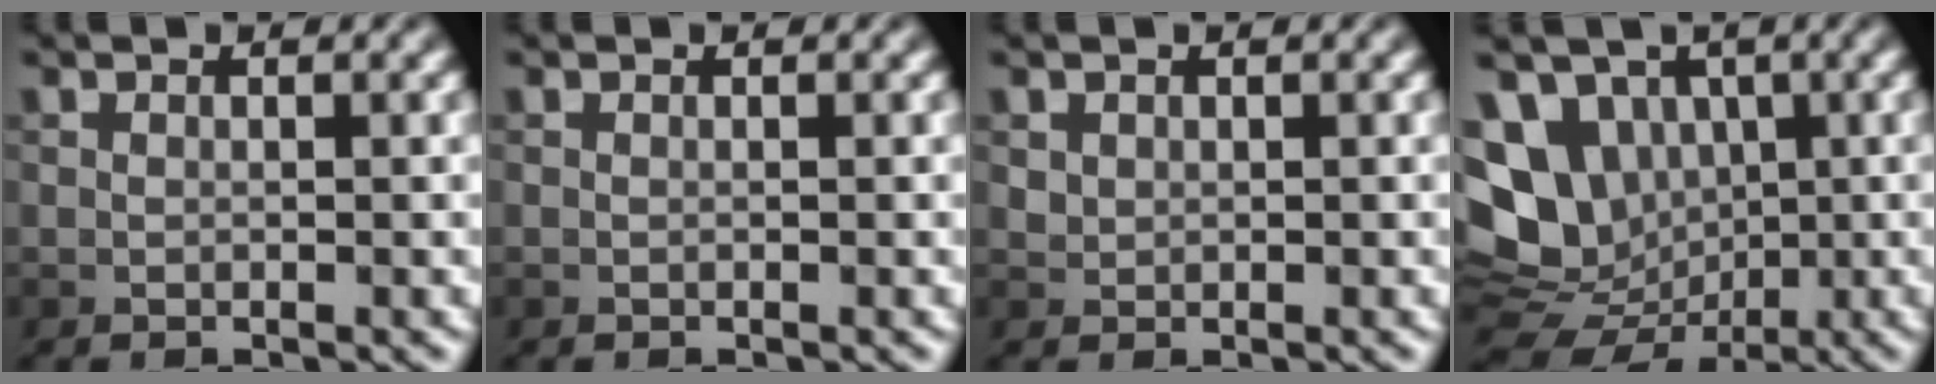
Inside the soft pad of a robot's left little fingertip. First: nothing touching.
{"total": 0.0}
{"total": 0.7, "force": [0.3, 0.6, 0.1], "torque": [-0.002, -0.004, 0.010]}
{"total": 10.2, "force": [0.5, 8.7, 5.3], "torque": [-0.106, -0.022, 0.014]}